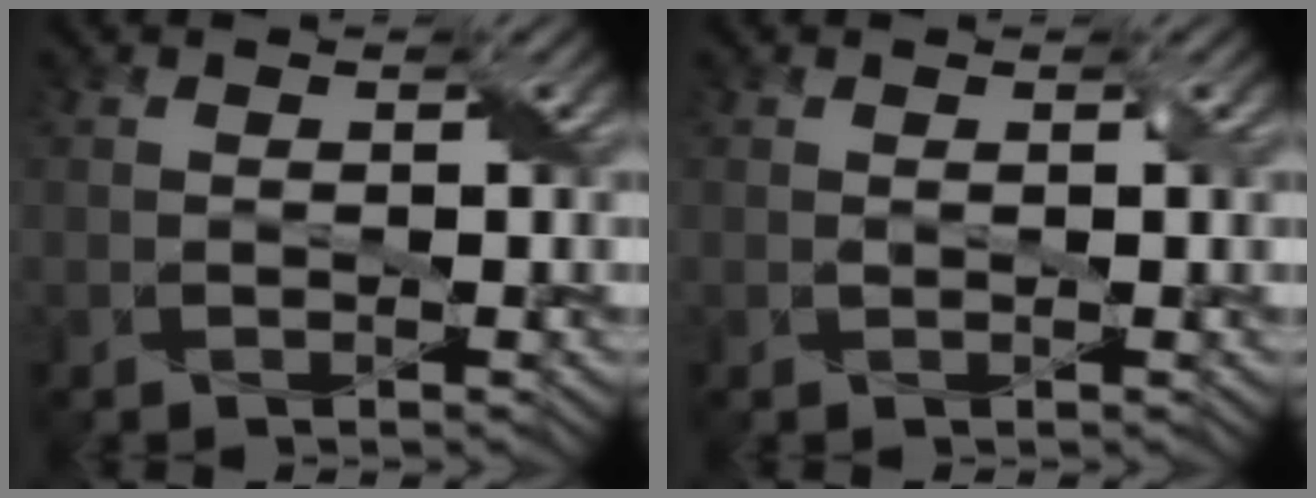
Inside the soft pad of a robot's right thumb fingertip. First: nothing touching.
{"total": 0.6, "force": [0.2, 0.1, 0.5], "torque": [-0.011, 0.002, 0.004]}